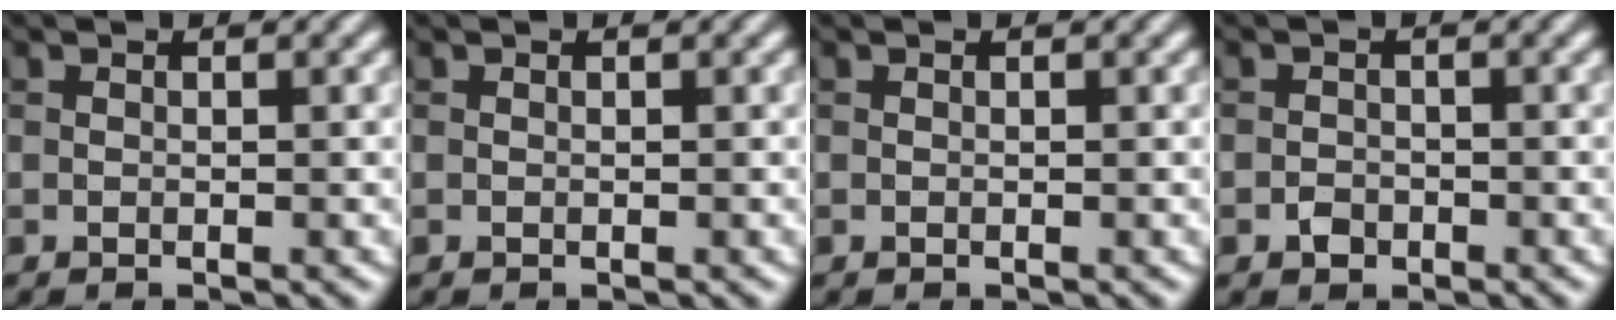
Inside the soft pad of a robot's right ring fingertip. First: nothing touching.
{"total": 0.0}
{"total": 0.0}
{"total": 1.2, "force": [-0.7, 0.9, 0.4], "torque": [-0.002, 0.000, -0.014]}